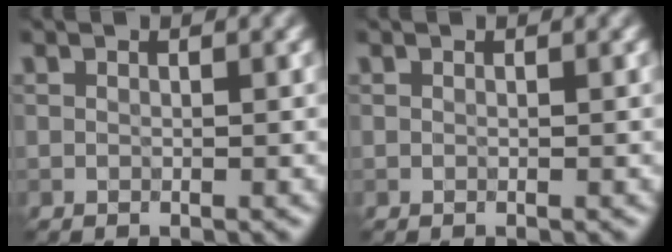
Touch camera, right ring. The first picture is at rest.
{"total": 0.0}